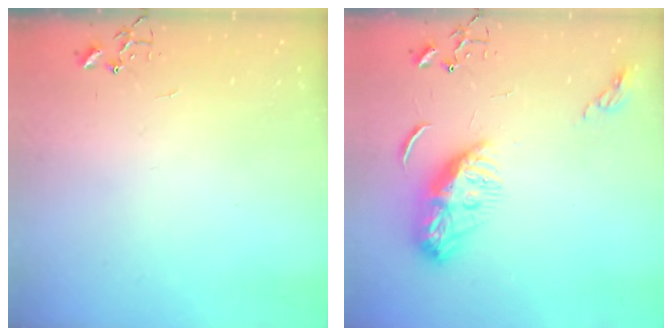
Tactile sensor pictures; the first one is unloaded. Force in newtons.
{"total": 10.9, "press": 10.9, "slide": 0.4}